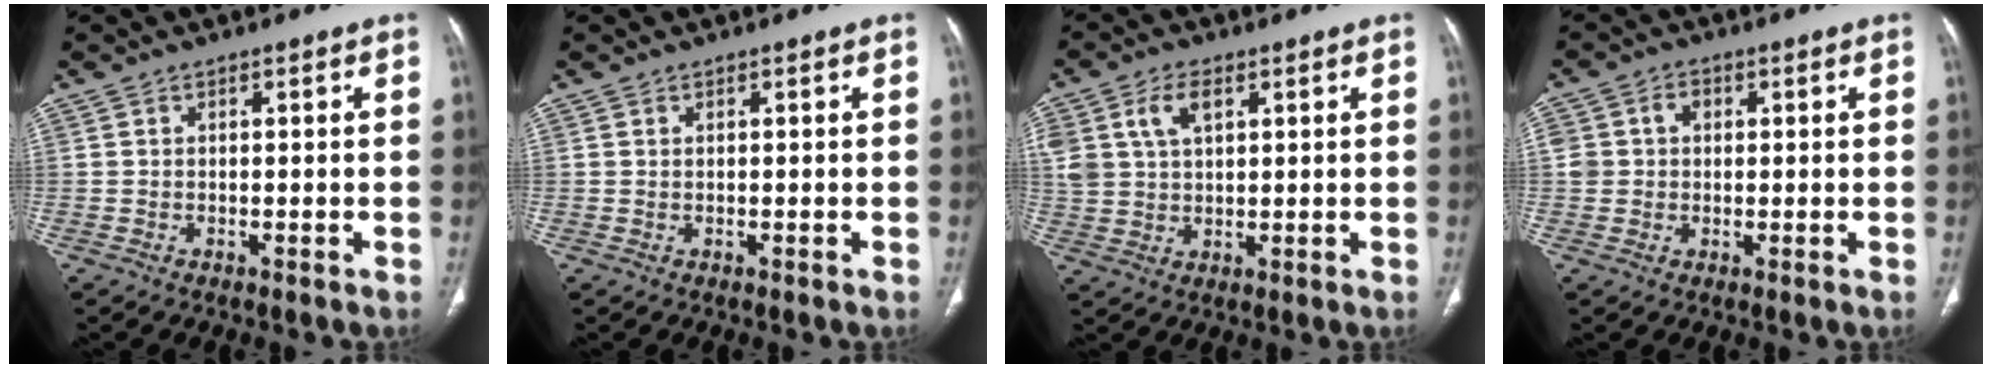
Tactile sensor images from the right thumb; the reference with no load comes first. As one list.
[{"total": 0.0}, {"total": 8.6, "force": [3.2, 5.8, 5.5], "torque": [-0.110, 0.001, 0.066]}, {"total": 5.0, "force": [0.8, 4.4, 2.2], "torque": [-0.029, 0.013, 0.017]}]